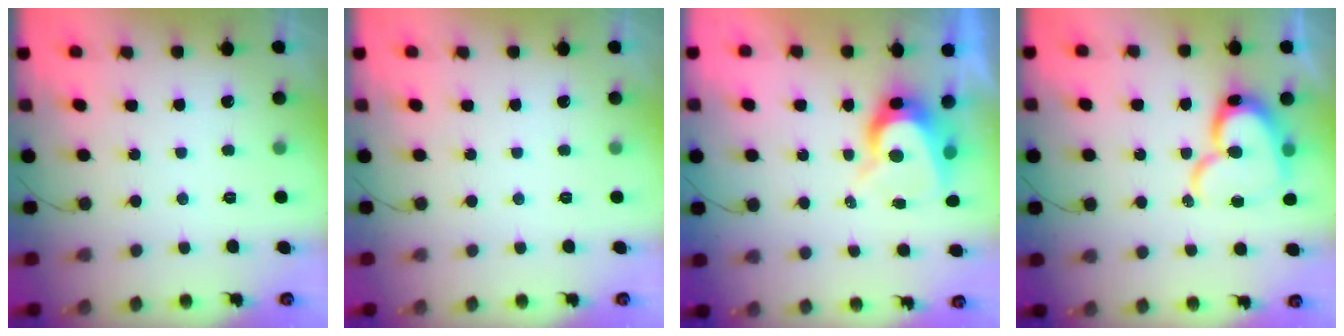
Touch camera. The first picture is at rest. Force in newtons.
{"total": 0.0}
{"total": 8.5, "press": 8.5, "slide": 0.7}
{"total": 16.5, "press": 16.5, "slide": 1.3}